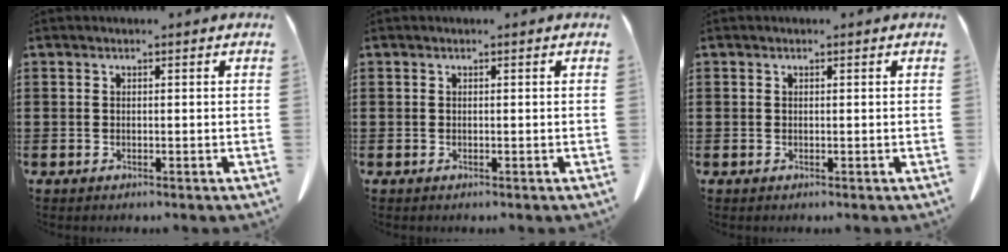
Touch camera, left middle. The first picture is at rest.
{"total": 0.0}
{"total": 0.0}